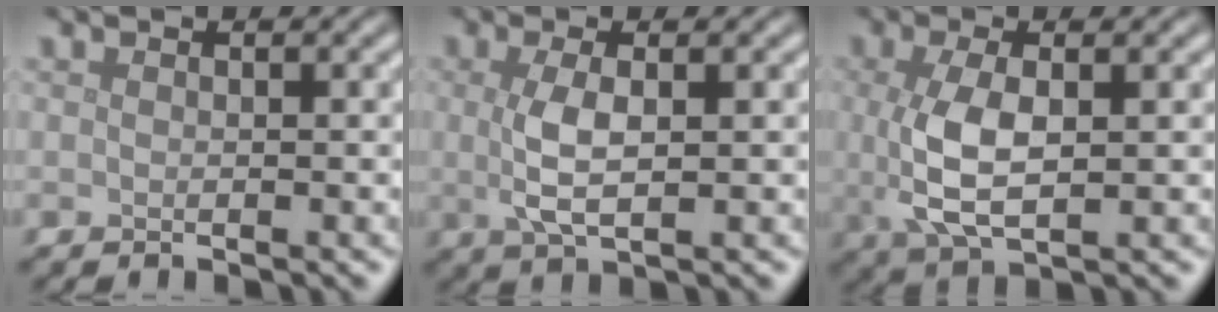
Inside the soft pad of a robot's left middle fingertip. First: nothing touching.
{"total": 3.3, "force": [0.2, 1.1, 3.1], "torque": [-0.072, -0.001, 0.006]}
{"total": 5.2, "force": [0.2, 2.3, 4.7], "torque": [-0.115, -0.004, 0.006]}